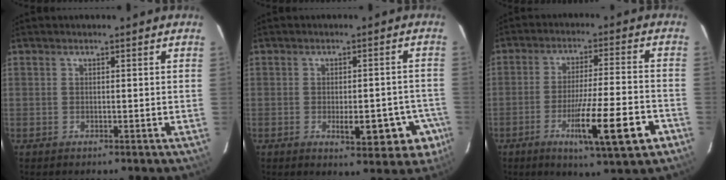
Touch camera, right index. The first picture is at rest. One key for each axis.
{"total": 9.3, "fx": -4.1, "fy": 3.7, "fz": 7.5, "tx": -0.073, "ty": 0.014, "tz": -0.046}
{"total": 13.3, "fx": -5.9, "fy": 0.7, "fz": 11.9, "tx": -0.194, "ty": -0.017, "tz": -0.086}